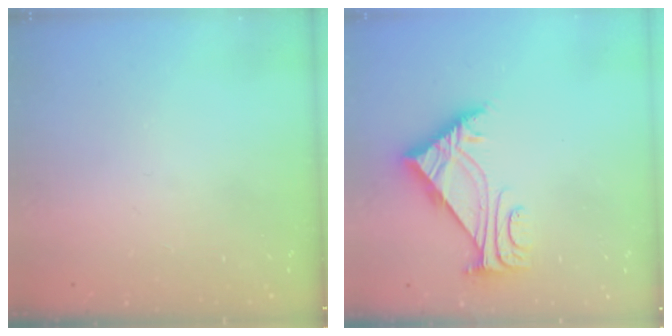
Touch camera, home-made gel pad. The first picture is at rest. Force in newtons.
{"total": 7.2, "press": 7.2, "slide": 1.1}